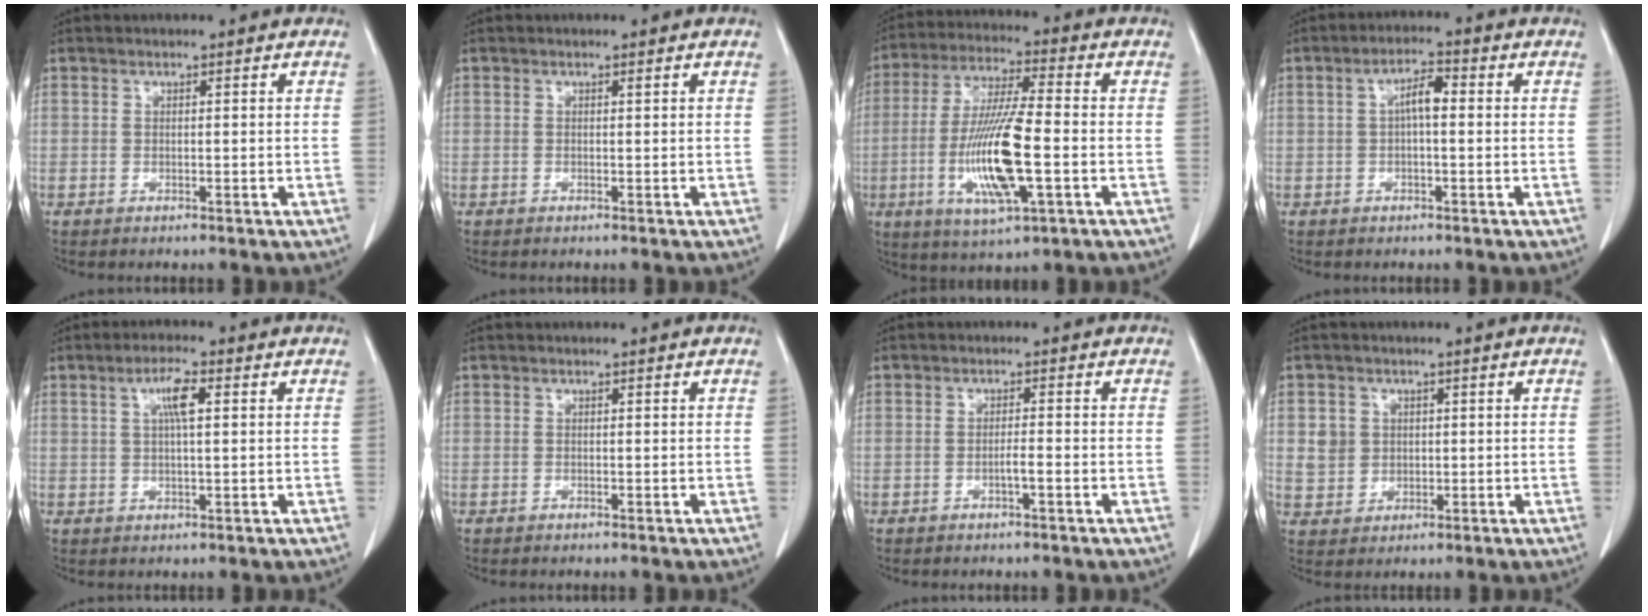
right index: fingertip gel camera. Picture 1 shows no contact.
{"total": 0.0}
{"total": 14.3, "force": [-3.2, 1.8, 13.8], "torque": [-0.277, -0.014, -0.057]}
{"total": 3.8, "force": [0.2, 1.0, 3.6], "torque": [-0.064, 0.012, 0.002]}
{"total": 4.3, "force": [1.3, 0.6, 4.0], "torque": [-0.077, 0.006, 0.025]}
{"total": 0.0}
{"total": 1.5, "force": [-0.7, 0.0, 1.3], "torque": [-0.021, 0.002, -0.012]}
{"total": 4.1, "force": [1.0, 3.9, 0.9], "torque": [-0.019, 0.010, 0.027]}